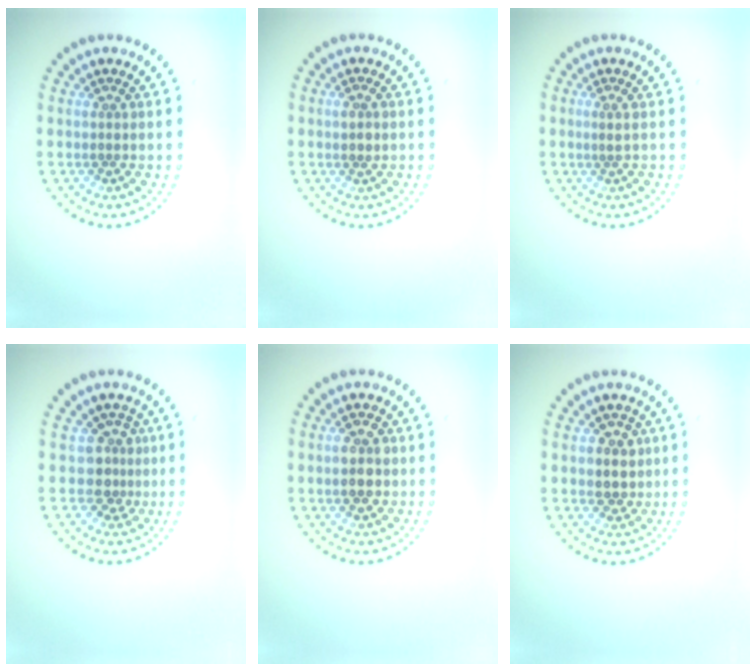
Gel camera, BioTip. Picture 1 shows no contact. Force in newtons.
{"total": 0.9, "press": 0.8, "slide": 0.4}
{"total": 0.6, "press": 0.3, "slide": 0.5}
{"total": 2.6, "press": 1.9, "slide": 1.7}
{"total": 2.7, "press": 2.7, "slide": 0.0}
{"total": 2.6, "press": 2.4, "slide": 1.0}